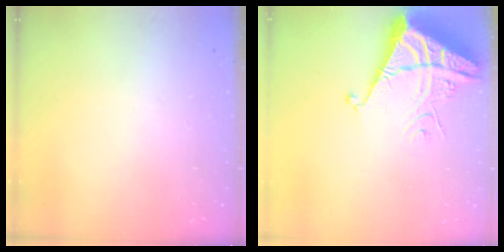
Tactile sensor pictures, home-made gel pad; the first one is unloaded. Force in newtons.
{"total": 7.0, "press": 6.9, "slide": 0.7}